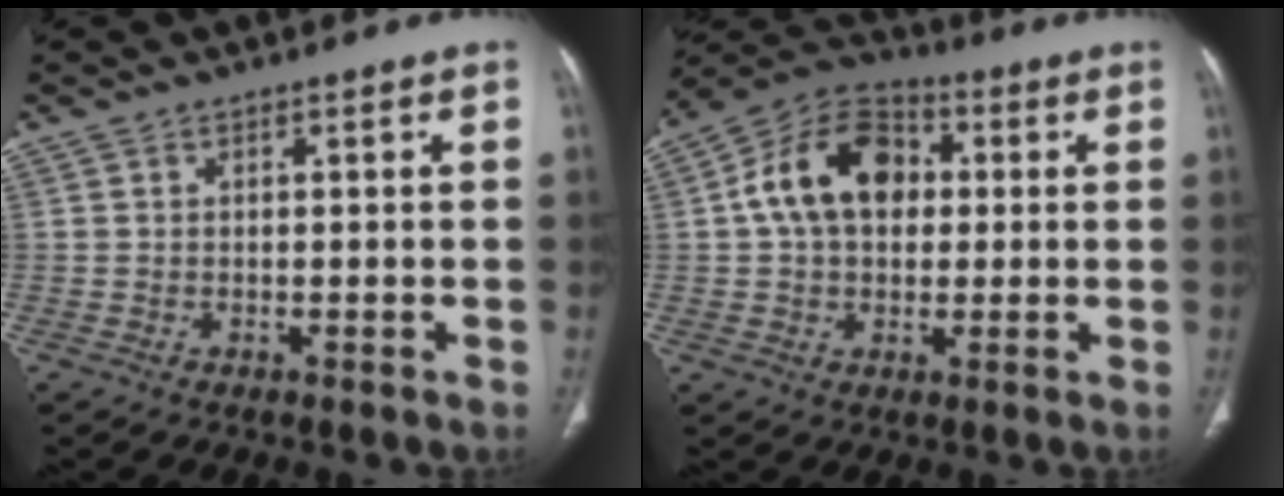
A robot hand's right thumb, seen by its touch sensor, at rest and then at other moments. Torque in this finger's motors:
{"motor_torque": [0.47, 2.65, 1.19, -0.51, 0.12]}